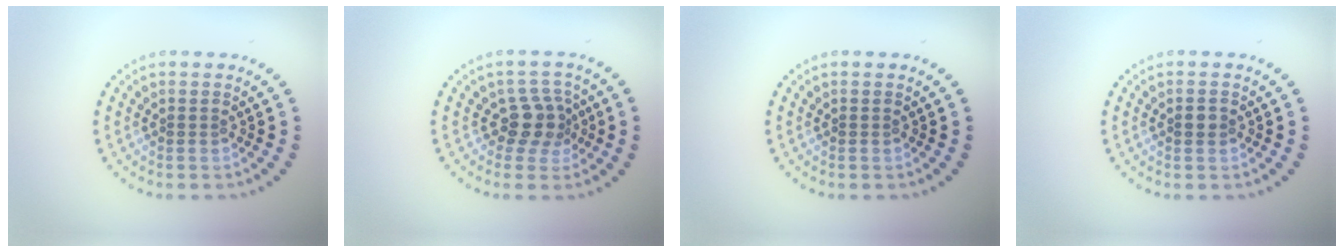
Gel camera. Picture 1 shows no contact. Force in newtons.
{"total": 2.9, "press": 2.3, "slide": 1.8}
{"total": 0.0}
{"total": 1.2, "press": 1.2, "slide": 0.1}